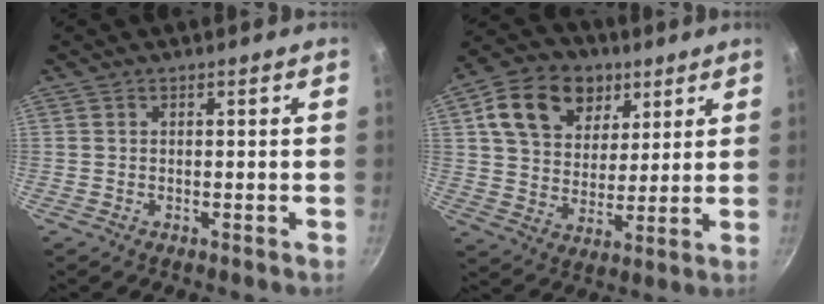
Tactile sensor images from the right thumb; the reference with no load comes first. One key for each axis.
{"total": 16.3, "fx": 7.0, "fy": 12.1, "fz": 8.5, "tx": -0.122, "ty": -0.011, "tz": 0.114}